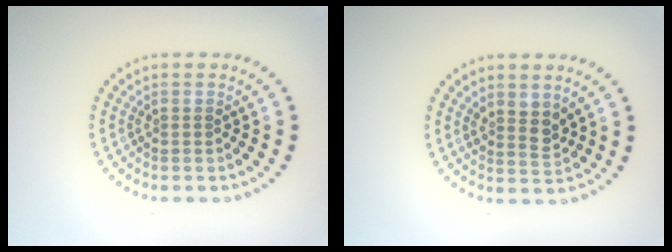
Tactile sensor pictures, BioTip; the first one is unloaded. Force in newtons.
{"total": 1.9, "press": 1.6, "slide": 1.0}